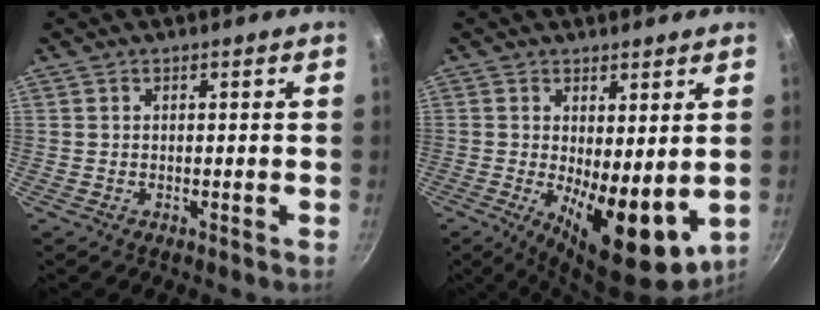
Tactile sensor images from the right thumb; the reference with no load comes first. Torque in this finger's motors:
{"motor_torque": [-0.24, 1.20, 1.65, -0.19, 0.15]}